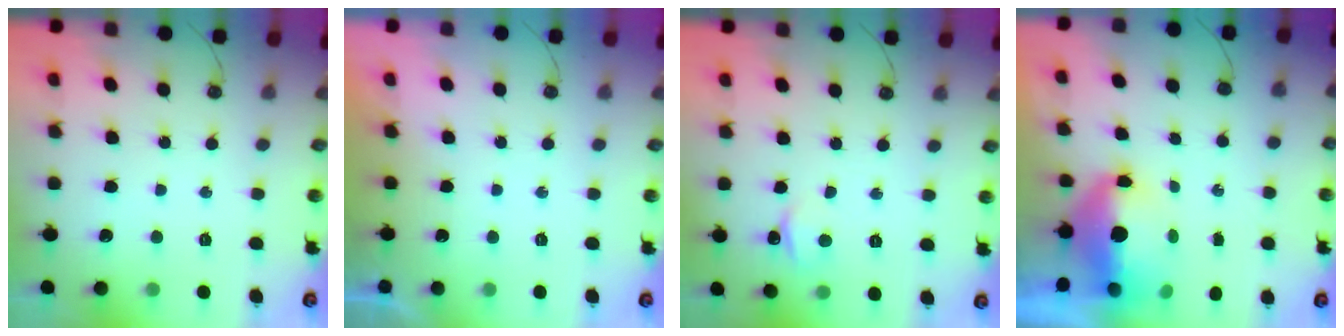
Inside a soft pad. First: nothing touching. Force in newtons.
{"total": 0.0}
{"total": 2.8, "press": 2.7, "slide": 0.4}
{"total": 12.9, "press": 9.2, "slide": 9.1}